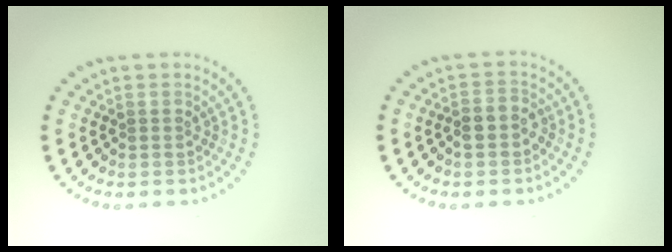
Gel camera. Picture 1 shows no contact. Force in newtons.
{"total": 2.0, "press": 1.8, "slide": 0.8}